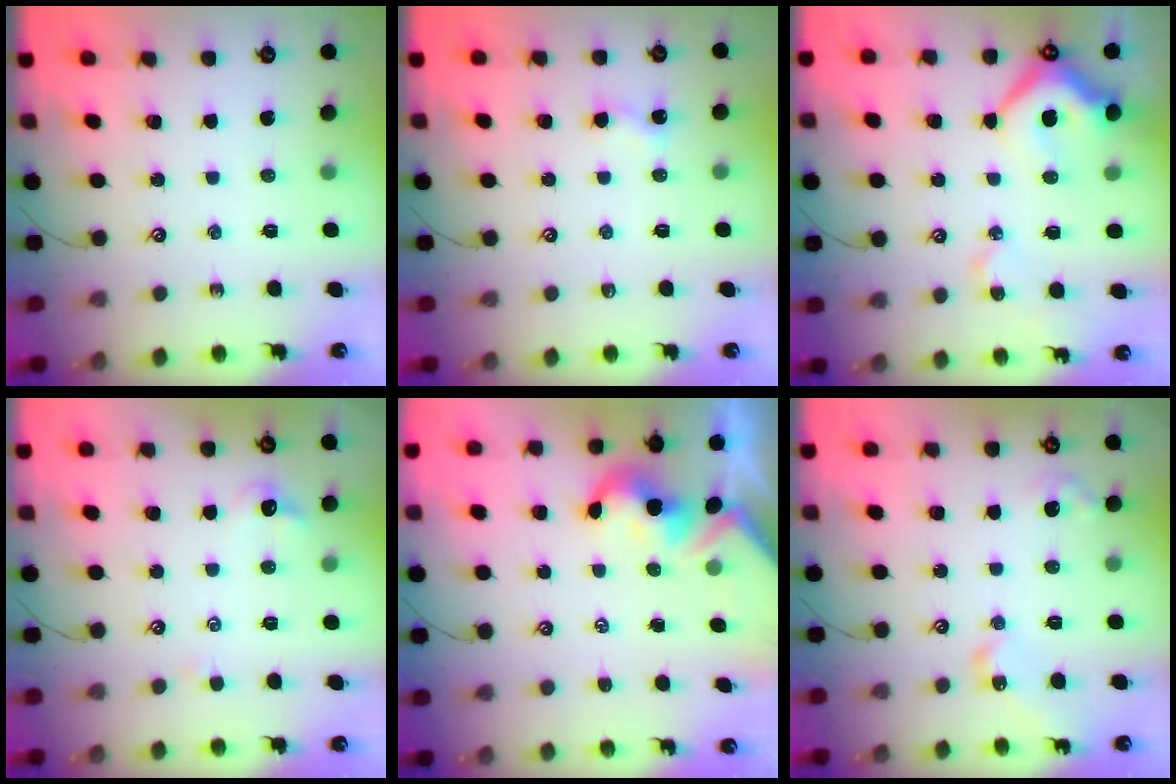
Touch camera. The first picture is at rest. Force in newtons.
{"total": 2.3, "press": 2.3, "slide": 0.2}
{"total": 11.8, "press": 11.6, "slide": 1.7}
{"total": 0.6, "press": 0.1, "slide": 0.6}
{"total": 1.9, "press": 1.9, "slide": 0.3}
{"total": 7.6, "press": 7.5, "slide": 0.7}